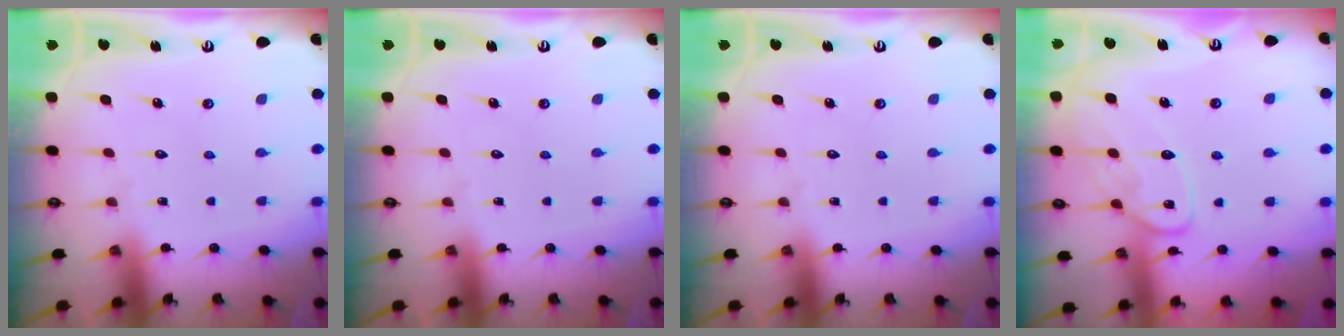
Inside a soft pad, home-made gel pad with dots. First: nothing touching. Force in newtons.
{"total": 0.0}
{"total": 0.0}
{"total": 12.2, "press": 12.2, "slide": 1.0}